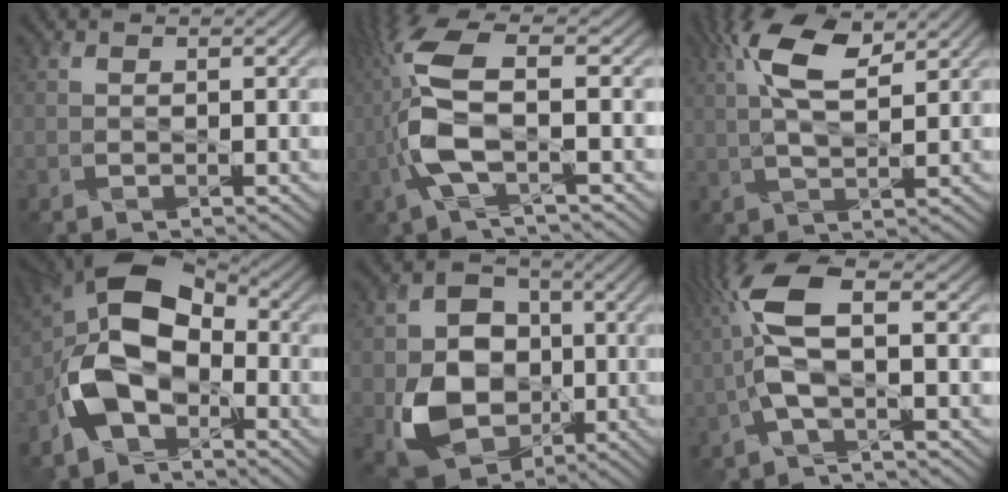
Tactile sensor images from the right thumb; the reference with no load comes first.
{"total": 9.5, "force": [-0.7, 2.9, 9.1], "torque": [-0.211, 0.022, -0.026]}
{"total": 8.7, "force": [4.0, 2.9, 7.2], "torque": [-0.151, 0.010, 0.072]}
{"total": 12.2, "force": [-3.5, 7.6, 8.9], "torque": [-0.177, 0.003, -0.078]}
{"total": 11.1, "force": [-1.9, 9.0, 6.1], "torque": [-0.127, -0.017, -0.040]}
{"total": 8.6, "force": [0.2, 2.7, 8.2], "torque": [-0.188, 0.023, -0.008]}